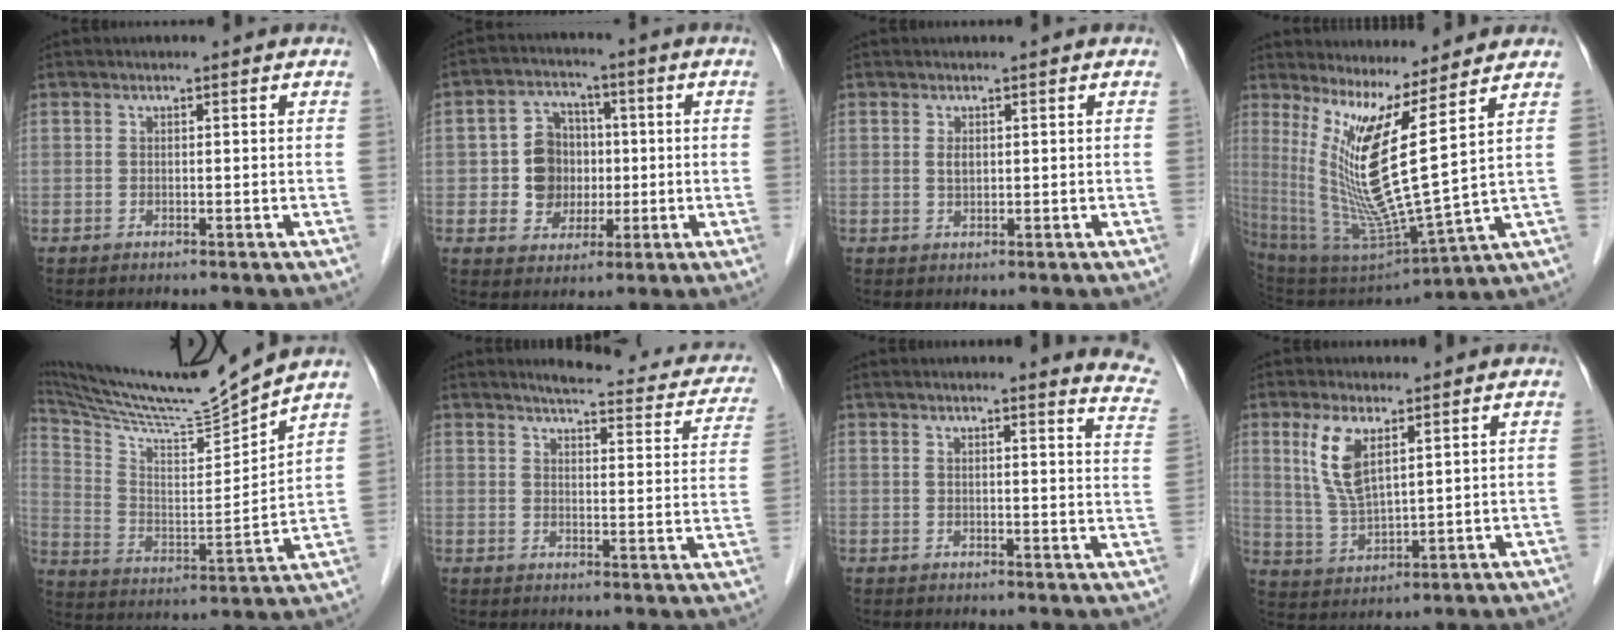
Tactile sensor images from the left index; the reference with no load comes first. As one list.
[{"total": 7.8, "force": [-0.4, 7.1, 3.2], "torque": [-0.065, 0.020, -0.004]}, {"total": 1.1, "force": [0.4, 0.7, 0.7], "torque": [-0.015, 0.002, 0.010]}, {"total": 13.1, "force": [5.5, -1.0, 11.9], "torque": [-0.245, -0.039, 0.113]}, {"total": 17.2, "force": [16.0, -1.8, 6.0], "torque": [-0.126, -0.033, 0.281]}, {"total": 16.6, "force": [14.7, 3.4, 6.8], "torque": [-0.061, -0.019, 0.153]}, {"total": 9.4, "force": [8.6, -0.1, 3.8], "torque": [-0.026, -0.050, 0.065]}, {"total": 7.1, "force": [3.4, 1.9, 5.9], "torque": [-0.130, -0.001, 0.075]}]